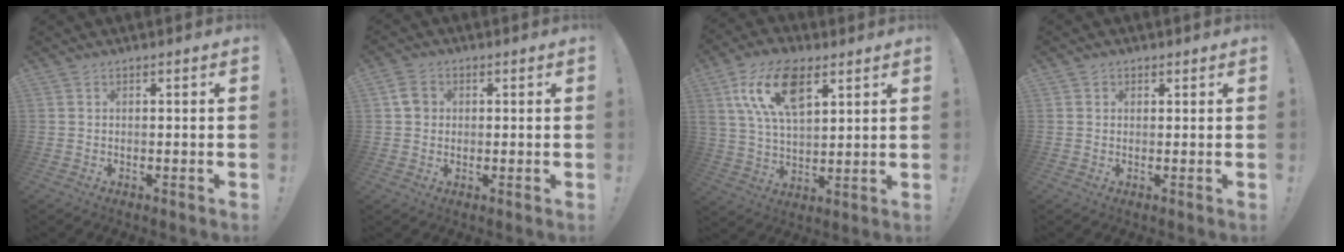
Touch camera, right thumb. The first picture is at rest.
{"total": 4.5, "force": [1.1, 4.1, 1.5], "torque": [-0.018, 0.008, 0.020]}
{"total": 16.1, "force": [7.8, 8.3, 11.3], "torque": [-0.204, -0.020, 0.141]}
{"total": 1.5, "force": [0.8, 1.2, 0.2], "torque": [0.010, -0.005, 0.011]}